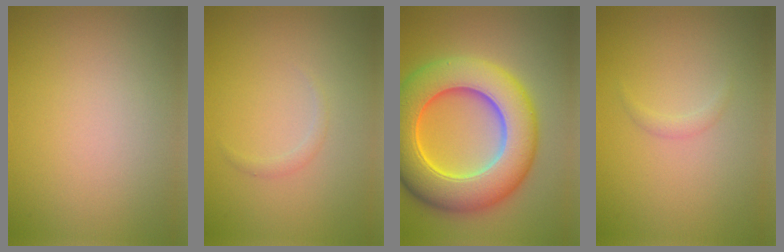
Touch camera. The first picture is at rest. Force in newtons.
{"total": 0.7, "press": 0.7, "slide": 0.1}
{"total": 12.0, "press": 12.0, "slide": 0.2}
{"total": 0.8, "press": 0.8, "slide": 0.0}